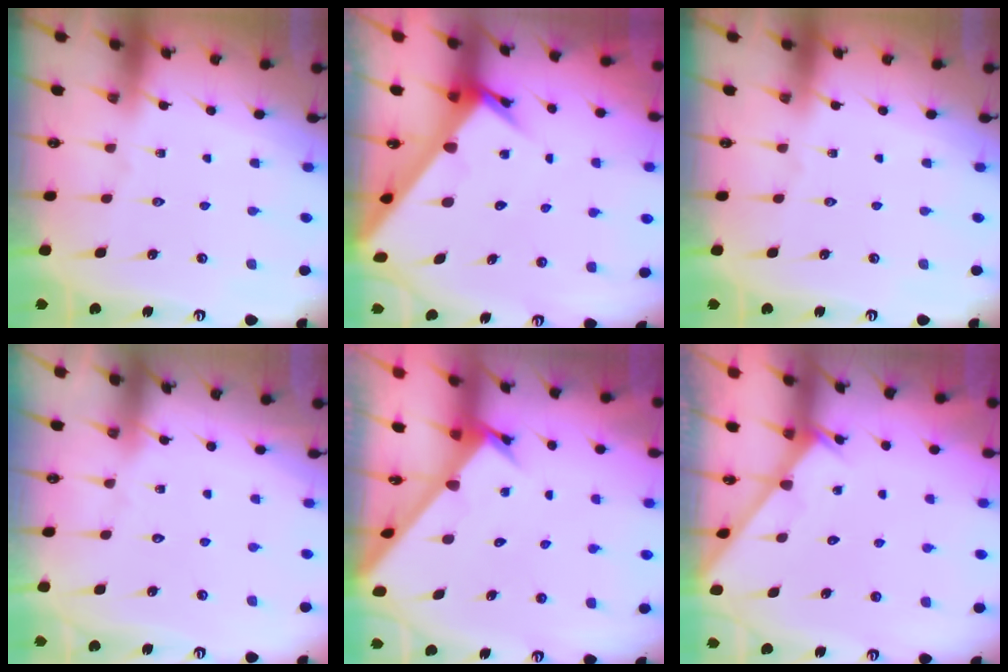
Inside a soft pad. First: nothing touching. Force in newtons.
{"total": 5.8, "press": 5.8, "slide": 0.5}
{"total": 0.0}
{"total": 2.9, "press": 2.9, "slide": 0.4}
{"total": 2.6, "press": 2.6, "slide": 0.3}
{"total": 2.4, "press": 2.4, "slide": 0.2}